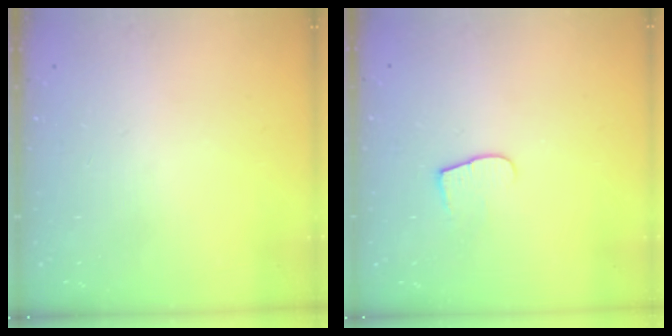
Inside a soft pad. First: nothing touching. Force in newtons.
{"total": 5.7, "press": 5.7, "slide": 0.5}